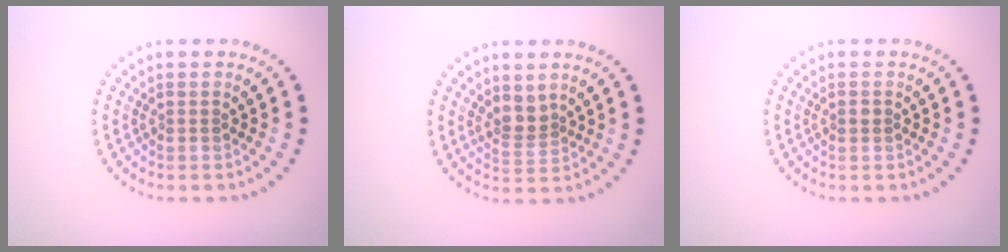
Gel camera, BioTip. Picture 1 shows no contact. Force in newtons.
{"total": 2.2, "press": 1.7, "slide": 1.3}
{"total": 0.9, "press": 0.9, "slide": 0.1}